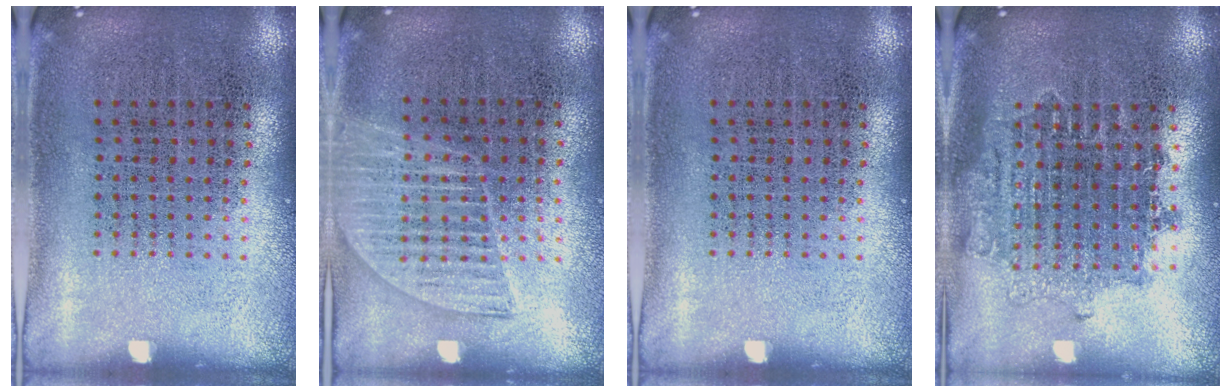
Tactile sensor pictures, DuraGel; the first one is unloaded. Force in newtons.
{"total": 1.3, "press": 1.2, "slide": 0.6}
{"total": 0.0}
{"total": 1.6, "press": 1.3, "slide": 0.8}